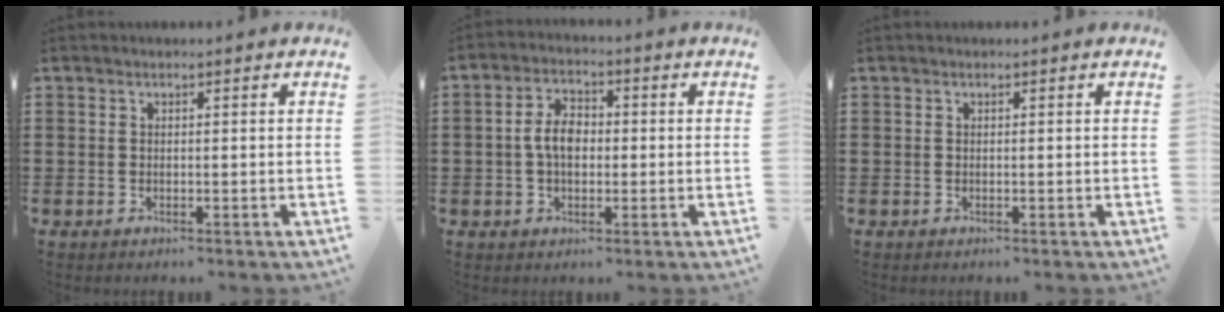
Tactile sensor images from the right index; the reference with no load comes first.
{"total": 5.3, "force": [-0.2, 3.1, 4.2], "torque": [-0.091, 0.009, -0.007]}
{"total": 0.0}